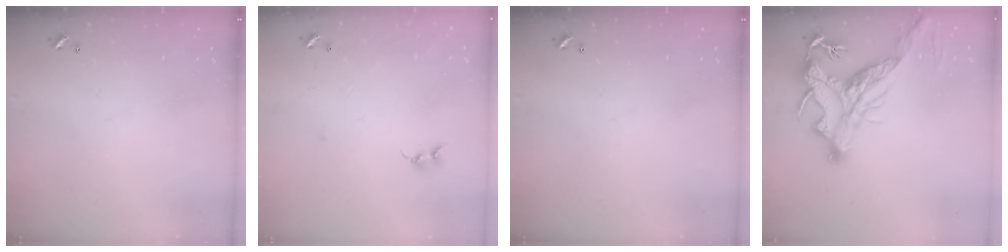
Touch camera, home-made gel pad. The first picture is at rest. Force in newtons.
{"total": 5.1, "press": 5.0, "slide": 0.7}
{"total": 0.0}
{"total": 5.4, "press": 5.0, "slide": 1.9}